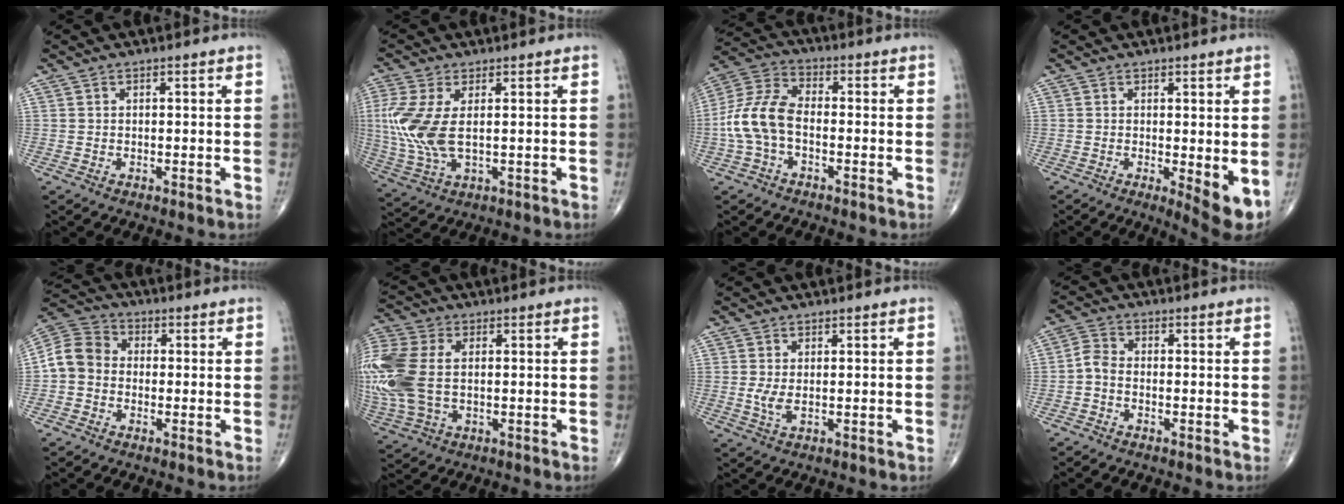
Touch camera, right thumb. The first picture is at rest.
{"total": 10.9, "force": [1.1, 5.2, 9.5], "torque": [-0.246, -0.005, 0.029]}
{"total": 10.4, "force": [-2.1, 6.1, 8.2], "torque": [-0.177, 0.033, -0.049]}
{"total": 5.9, "force": [-0.5, 1.6, 5.6], "torque": [-0.079, -0.017, -0.006]}
{"total": 7.9, "force": [-1.1, 6.6, 4.2], "torque": [-0.070, 0.028, -0.036]}
{"total": 17.2, "force": [0.6, 10.9, 13.3], "torque": [-0.360, 0.005, 0.018]}
{"total": 2.4, "force": [0.2, 0.8, 2.2], "torque": [-0.052, -0.009, 0.008]}
{"total": 3.0, "force": [-1.3, 1.9, 2.0], "torque": [-0.040, 0.015, -0.036]}